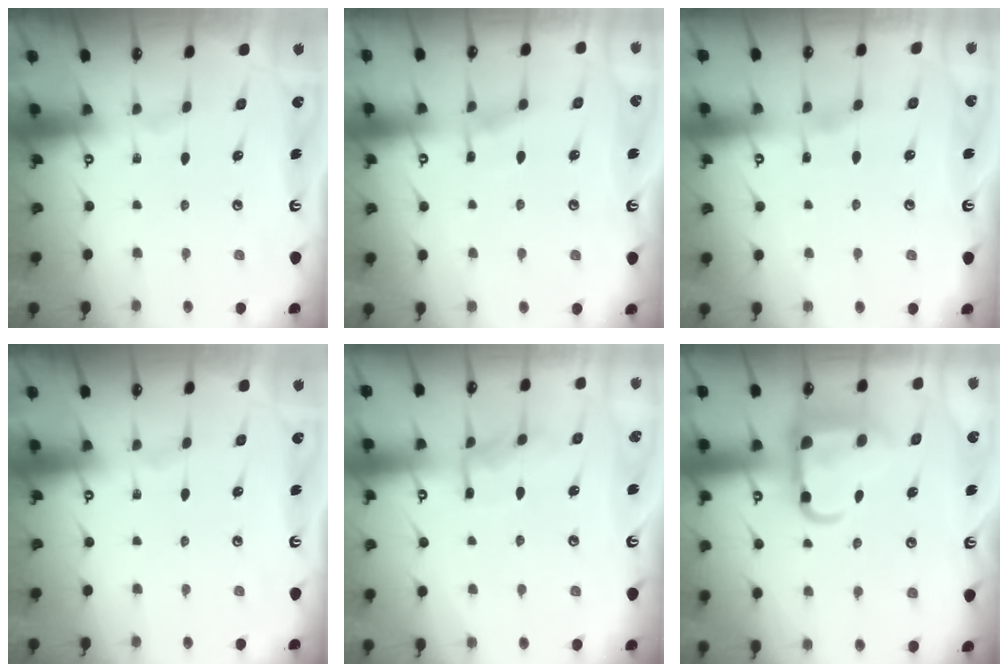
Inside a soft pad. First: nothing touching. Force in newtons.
{"total": 4.8, "press": 4.7, "slide": 0.5}
{"total": 2.6, "press": 2.6, "slide": 0.4}
{"total": 0.0}
{"total": 7.6, "press": 7.6, "slide": 0.5}
{"total": 13.0, "press": 12.9, "slide": 1.6}